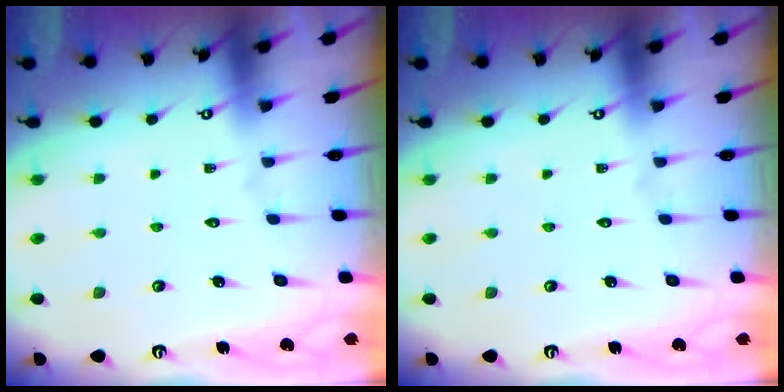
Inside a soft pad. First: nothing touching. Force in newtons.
{"total": 0.0}